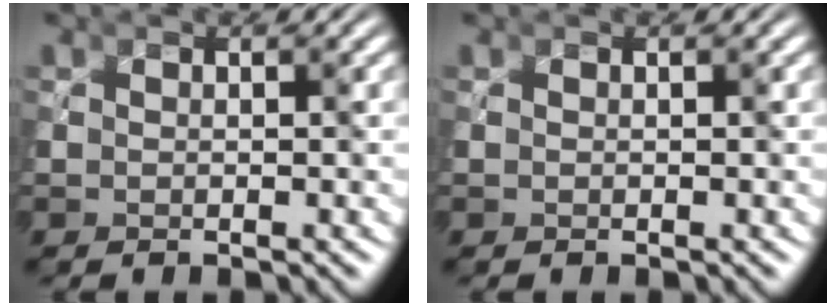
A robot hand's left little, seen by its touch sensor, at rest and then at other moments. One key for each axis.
{"total": 0.0}